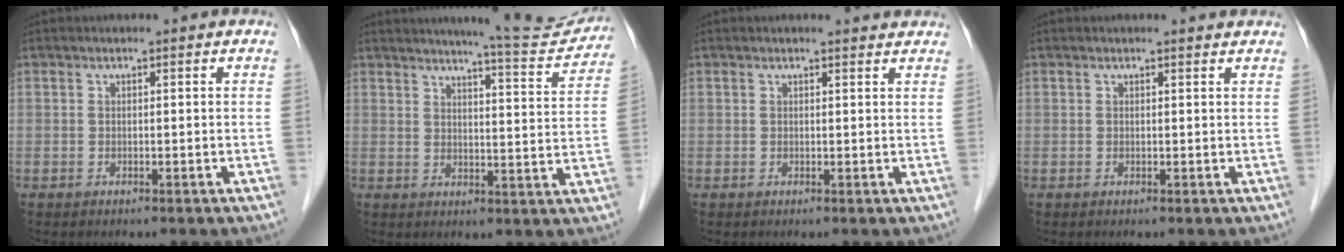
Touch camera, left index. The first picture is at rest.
{"total": 10.8, "force": [10.4, 0.0, 3.0], "torque": [-0.038, -0.025, 0.124]}
{"total": 1.9, "force": [1.9, 0.2, 0.2], "torque": [-0.010, -0.003, 0.015]}
{"total": 1.4, "force": [1.4, 0.2, 0.2], "torque": [-0.013, 0.002, 0.012]}